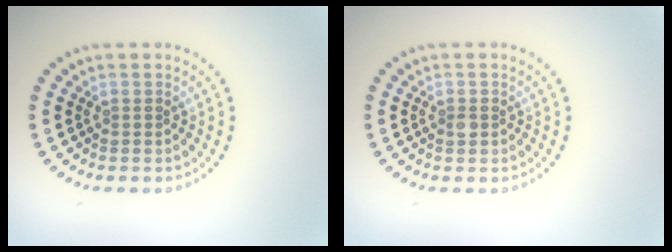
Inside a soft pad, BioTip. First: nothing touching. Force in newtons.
{"total": 1.0, "press": 1.0, "slide": 0.1}